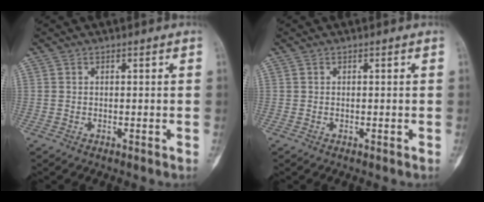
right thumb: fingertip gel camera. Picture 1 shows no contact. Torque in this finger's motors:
{"motor_torque": [-0.22, 0.03, -0.02, 0.05, -0.03]}